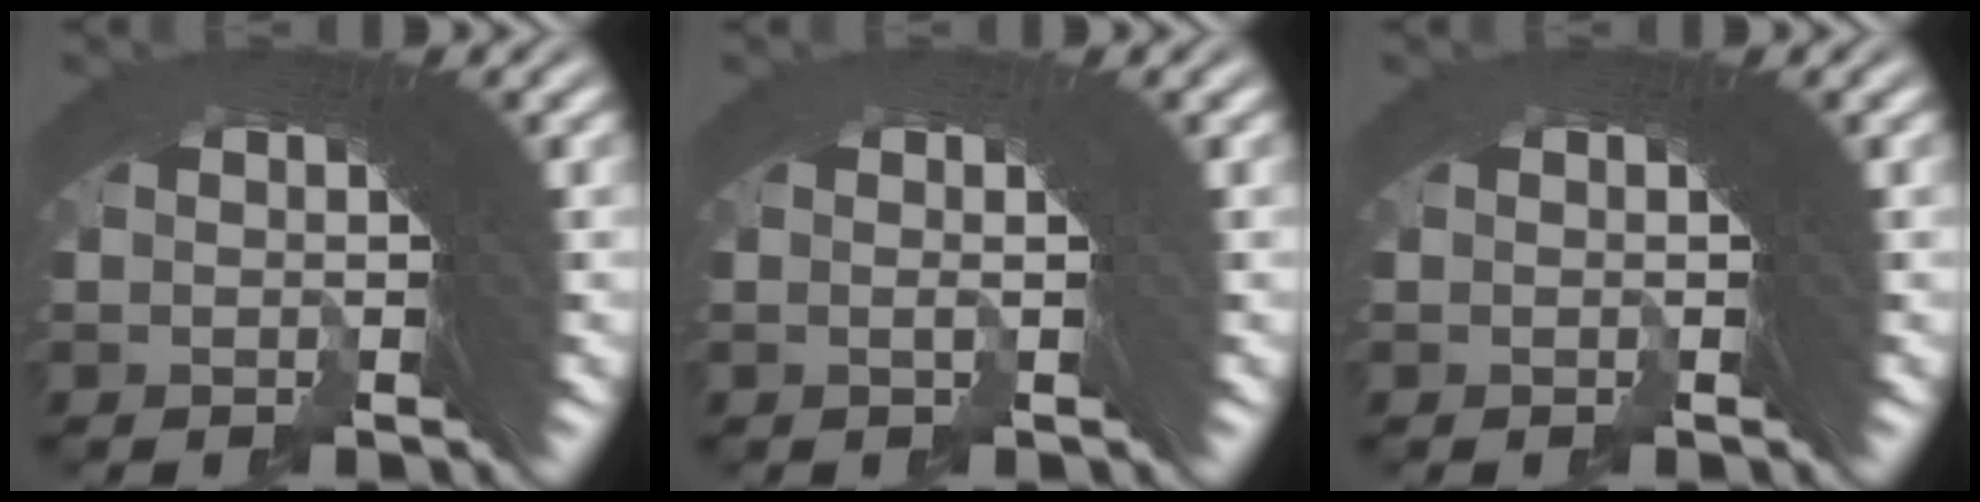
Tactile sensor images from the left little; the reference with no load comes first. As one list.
[{"total": 1.3, "force": [0.3, 0.4, 1.2], "torque": [-0.009, 0.011, -0.001]}, {"total": 0.0}]